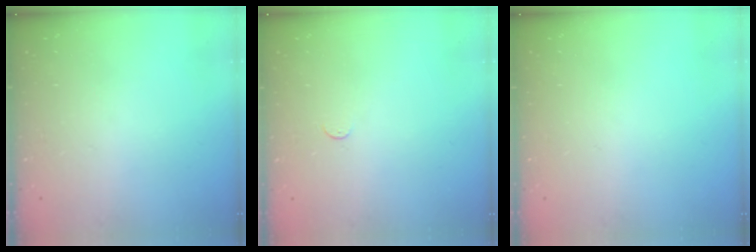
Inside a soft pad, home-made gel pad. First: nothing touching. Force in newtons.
{"total": 2.7, "press": 2.7, "slide": 0.4}
{"total": 0.0}